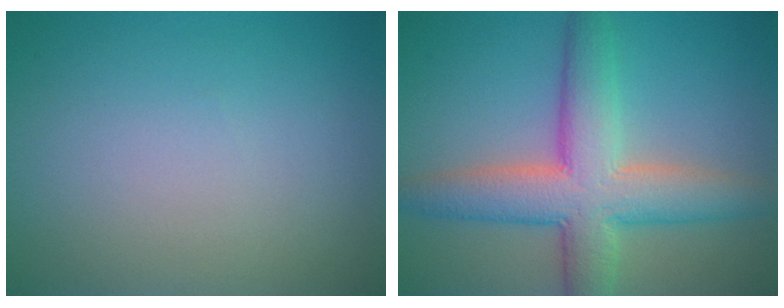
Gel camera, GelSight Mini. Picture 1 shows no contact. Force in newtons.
{"total": 8.0, "press": 8.0, "slide": 0.7}